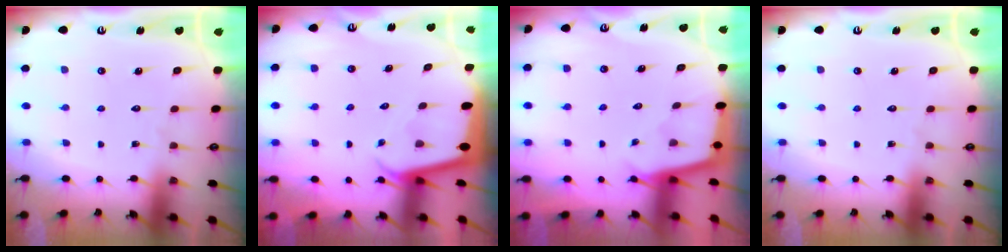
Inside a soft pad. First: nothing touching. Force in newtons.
{"total": 2.0, "press": 2.0, "slide": 0.1}
{"total": 2.4, "press": 2.4, "slide": 0.1}
{"total": 0.0}